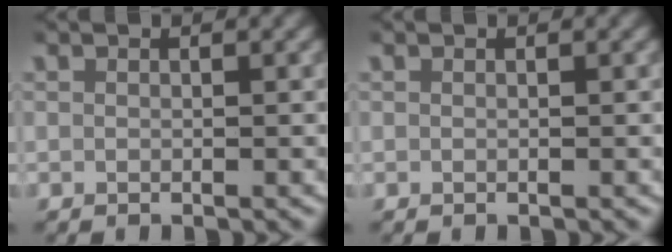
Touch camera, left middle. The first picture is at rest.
{"total": 0.0}